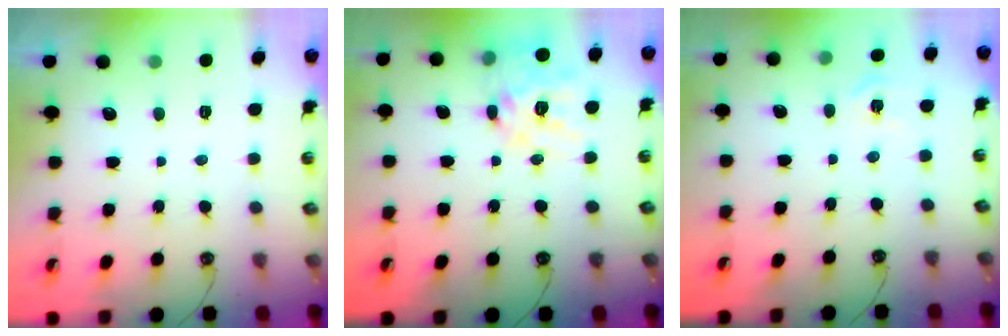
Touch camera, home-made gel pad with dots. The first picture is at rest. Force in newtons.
{"total": 15.1, "press": 15.1, "slide": 1.3}
{"total": 3.7, "press": 3.7, "slide": 0.4}